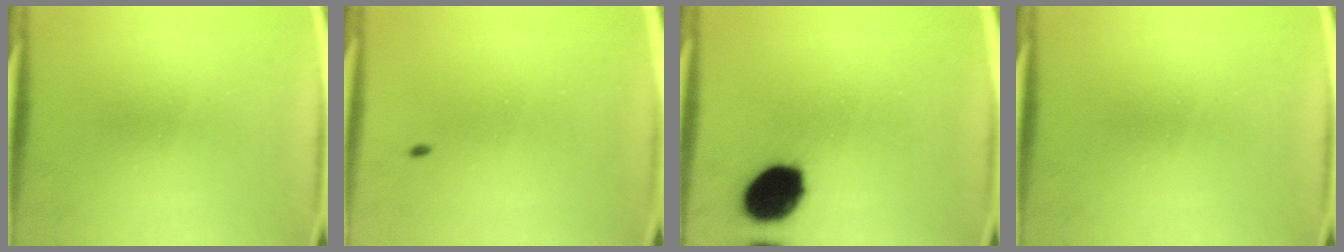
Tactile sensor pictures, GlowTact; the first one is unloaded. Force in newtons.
{"total": 0.7}
{"total": 13.8}
{"total": 0.0}